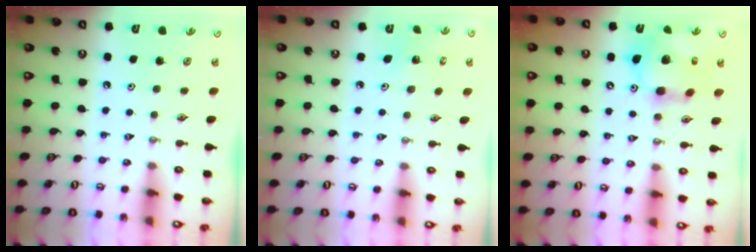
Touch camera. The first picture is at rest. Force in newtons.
{"total": 2.2, "press": 2.2, "slide": 0.2}
{"total": 12.9, "press": 12.9, "slide": 1.1}